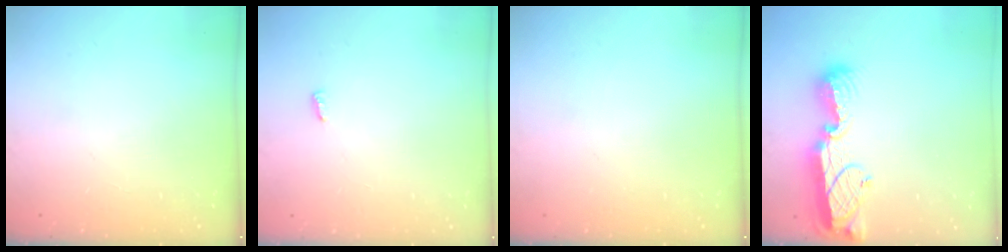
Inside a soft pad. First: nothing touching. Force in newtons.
{"total": 2.8, "press": 2.8, "slide": 0.4}
{"total": 0.0}
{"total": 12.4, "press": 12.4, "slide": 1.0}